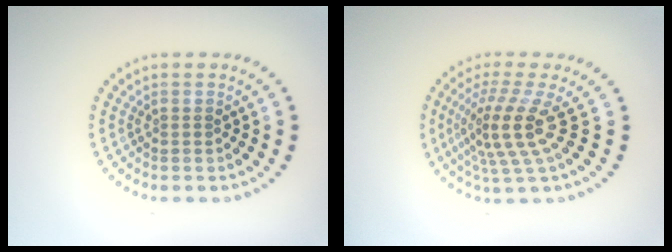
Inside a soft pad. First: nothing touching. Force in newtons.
{"total": 4.4, "press": 3.1, "slide": 3.1}